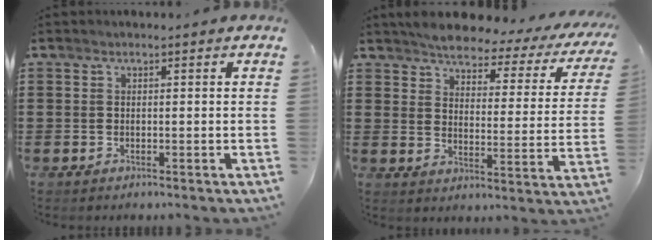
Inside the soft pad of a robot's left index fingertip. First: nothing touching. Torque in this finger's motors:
{"motor_torque": [2.14, 0.00, 0.56, 0.01]}